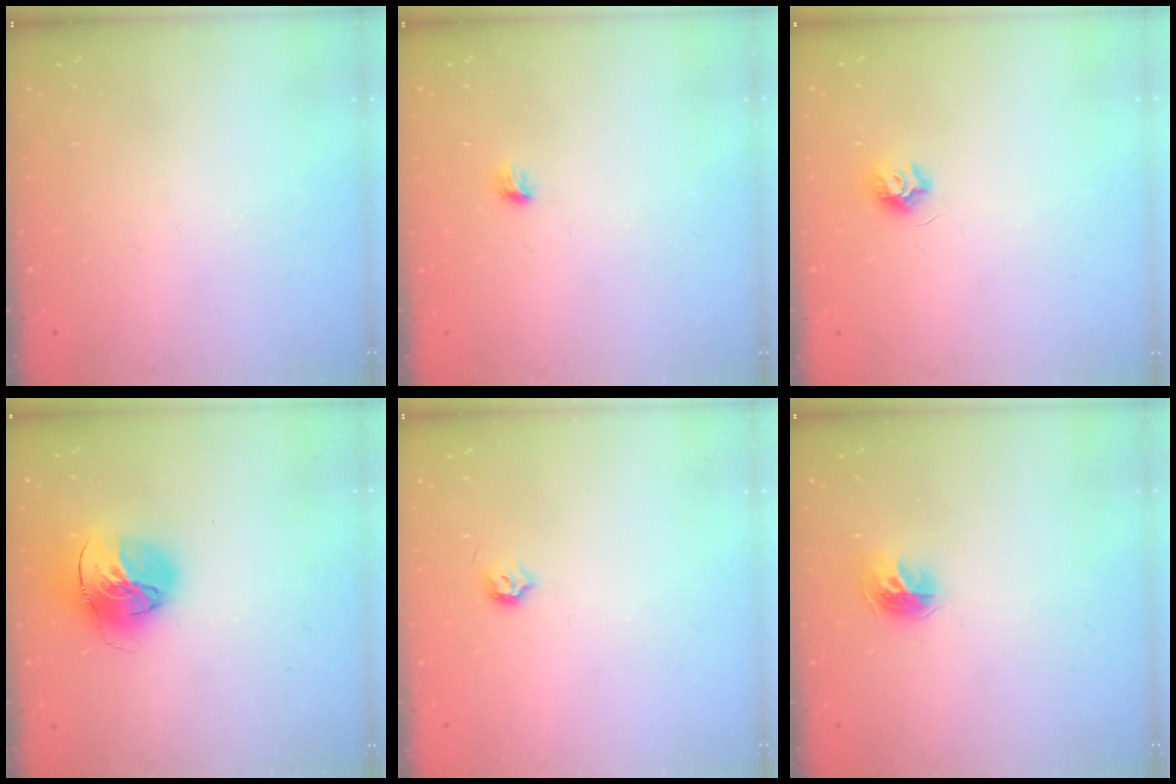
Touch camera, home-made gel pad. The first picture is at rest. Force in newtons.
{"total": 3.7, "press": 3.6, "slide": 1.0}
{"total": 6.8, "press": 6.8, "slide": 0.5}
{"total": 17.5, "press": 17.4, "slide": 1.7}
{"total": 3.9, "press": 3.9, "slide": 0.6}
{"total": 8.0, "press": 8.0, "slide": 0.7}